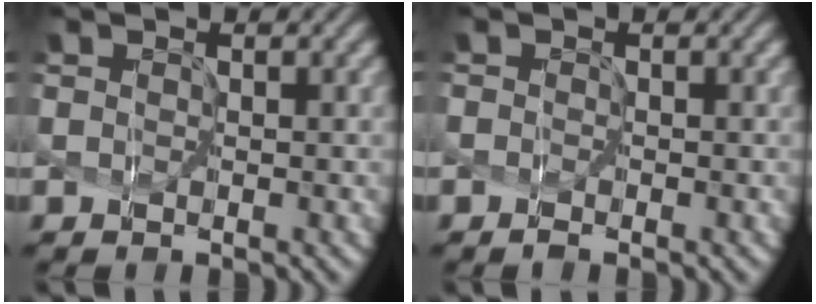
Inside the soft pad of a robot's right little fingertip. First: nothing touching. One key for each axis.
{"total": 0.7, "fx": -0.7, "fy": 0.1, "fz": 0.2, "tx": -0.005, "ty": 0.000, "tz": -0.016}